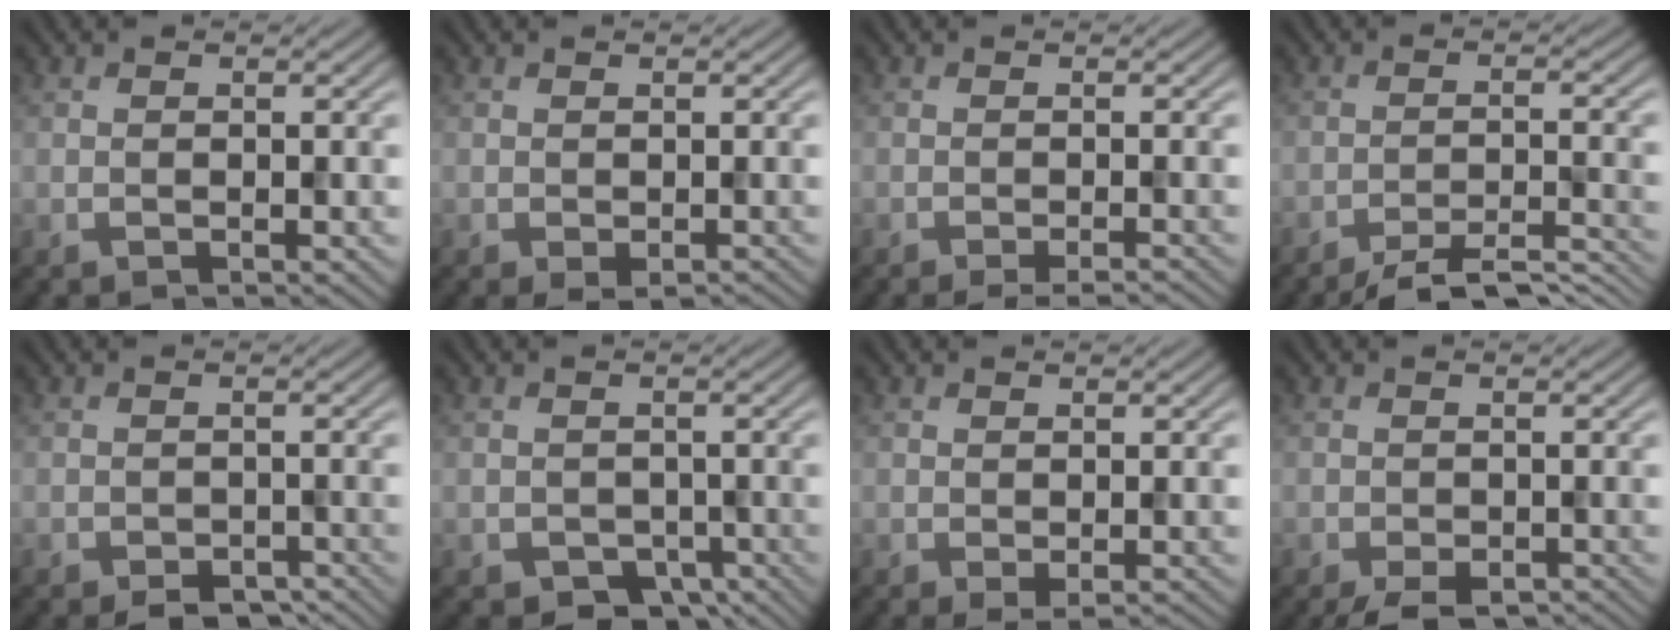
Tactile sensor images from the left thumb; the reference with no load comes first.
{"total": 2.0, "force": [-1.2, 0.9, 1.4], "torque": [-0.026, -0.006, -0.014]}
{"total": 2.5, "force": [-1.9, 0.3, 1.7], "torque": [-0.026, 0.004, -0.033]}
{"total": 7.0, "force": [-5.9, 1.2, 3.6], "torque": [-0.067, 0.000, -0.085]}
{"total": 3.6, "force": [-2.9, 1.5, 1.4], "torque": [-0.022, -0.009, -0.044]}
{"total": 3.0, "force": [-1.8, 2.2, 1.0], "torque": [-0.017, -0.013, -0.029]}
{"total": 1.8, "force": [-0.9, 0.6, 1.4], "torque": [-0.030, -0.007, -0.012]}
{"total": 4.1, "force": [-3.1, 1.8, 2.1], "torque": [-0.032, -0.013, -0.054]}